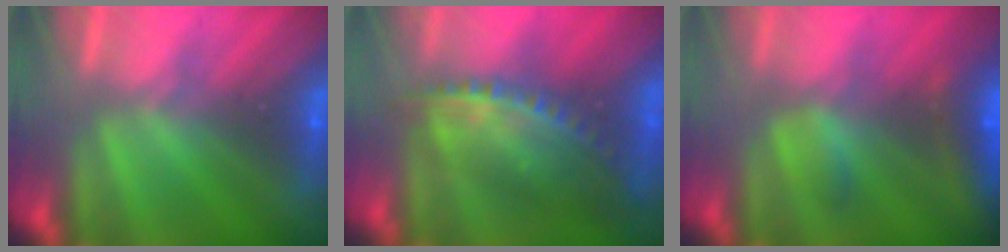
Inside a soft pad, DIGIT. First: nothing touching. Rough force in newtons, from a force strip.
{"total": 7.4}
{"total": 9.2}